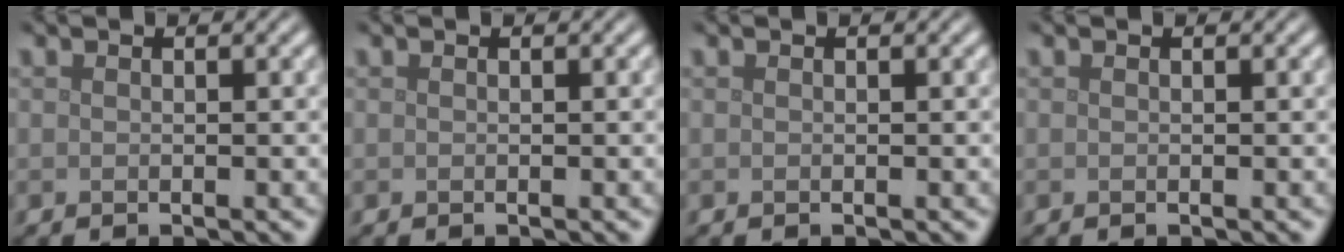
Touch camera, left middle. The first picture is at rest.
{"total": 0.0}
{"total": 0.0}
{"total": 0.0}